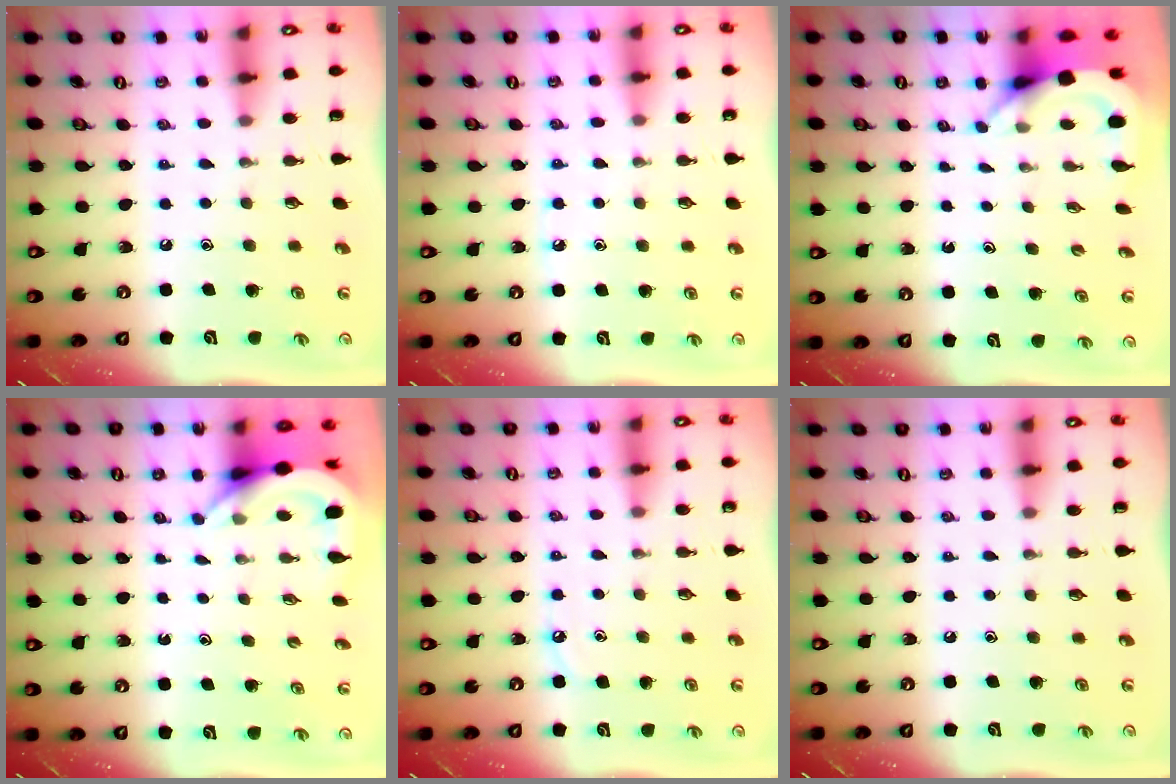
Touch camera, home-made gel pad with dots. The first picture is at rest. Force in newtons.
{"total": 4.2, "press": 4.1, "slide": 0.6}
{"total": 3.8, "press": 3.8, "slide": 0.2}
{"total": 4.4, "press": 4.4, "slide": 0.2}
{"total": 3.9, "press": 3.9, "slide": 0.4}
{"total": 0.0}